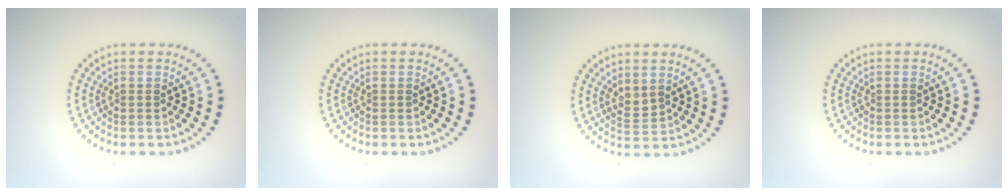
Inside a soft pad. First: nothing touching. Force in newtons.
{"total": 0.0}
{"total": 1.4, "press": 1.1, "slide": 0.9}
{"total": 0.0}